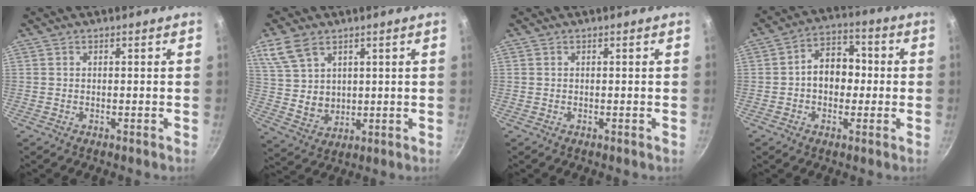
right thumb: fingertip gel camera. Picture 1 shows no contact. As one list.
[{"total": 9.3, "force": [4.8, 6.3, 4.8], "torque": [-0.076, -0.019, 0.108]}, {"total": 0.0}, {"total": 9.3, "force": [-0.3, 7.0, 6.2], "torque": [-0.049, 0.028, -0.016]}]